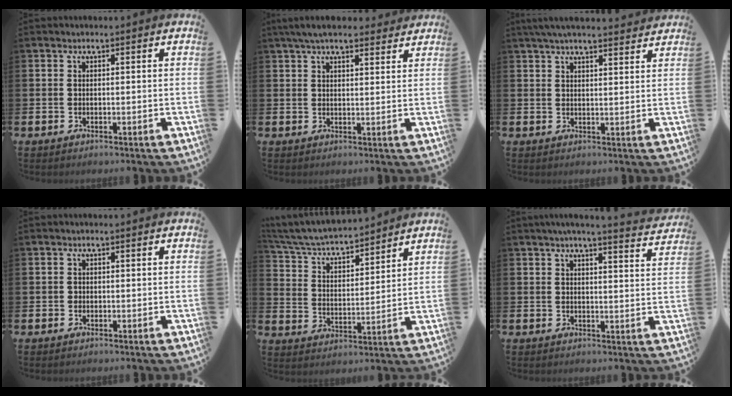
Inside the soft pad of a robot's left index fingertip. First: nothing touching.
{"total": 4.8, "force": [4.3, 1.3, 1.9], "torque": [-0.045, -0.008, 0.079]}
{"total": 4.4, "force": [4.1, 0.4, 1.5], "torque": [-0.038, -0.011, 0.076]}
{"total": 0.5, "force": [-0.1, 0.5, 0.0], "torque": [0.004, 0.003, -0.005]}
{"total": 5.8, "force": [5.5, 1.0, 1.6], "torque": [-0.063, -0.044, 0.092]}
{"total": 4.6, "force": [4.3, -0.4, 1.6], "torque": [-0.025, -0.025, 0.072]}